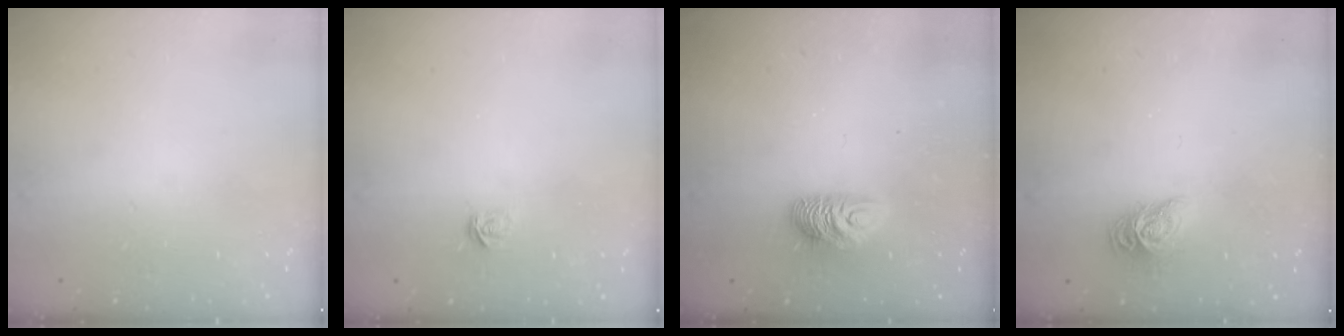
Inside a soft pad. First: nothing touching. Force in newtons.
{"total": 2.1, "press": 2.1, "slide": 0.1}
{"total": 9.0, "press": 9.0, "slide": 0.5}
{"total": 8.4, "press": 8.3, "slide": 0.3}